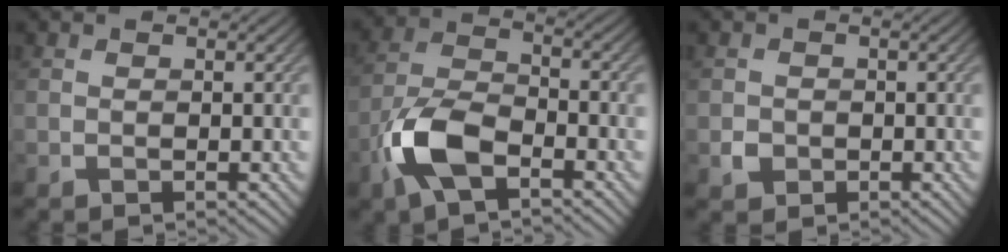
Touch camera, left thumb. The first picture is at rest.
{"total": 8.8, "force": [-4.6, 4.0, 6.3], "torque": [-0.144, 0.001, -0.107]}
{"total": 1.7, "force": [-0.5, 1.6, 0.4], "torque": [-0.004, -0.006, -0.013]}